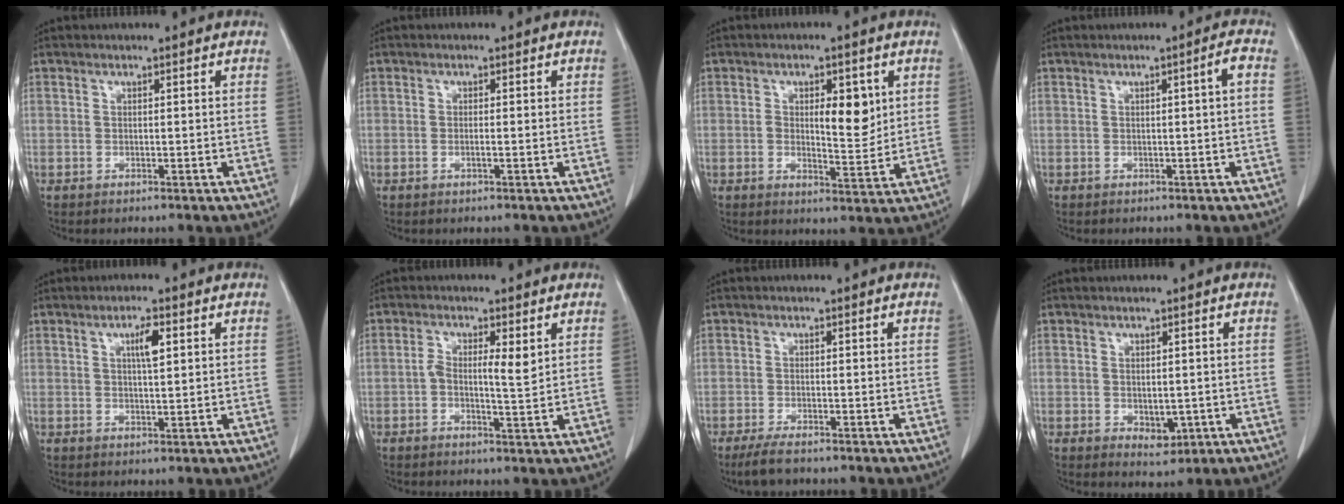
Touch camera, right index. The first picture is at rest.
{"total": 0.7, "force": [-0.2, 0.0, 0.7], "torque": [-0.015, 0.000, -0.003]}
{"total": 6.6, "force": [1.6, 2.5, 5.9], "torque": [-0.087, -0.004, 0.026]}
{"total": 1.9, "force": [0.1, -0.3, 1.8], "torque": [-0.026, 0.004, 0.003]}
{"total": 3.4, "force": [1.2, 0.5, 3.2], "torque": [-0.054, 0.000, 0.020]}
{"total": 4.2, "force": [0.7, 1.0, 4.1], "torque": [-0.075, 0.008, 0.010]}
{"total": 3.1, "force": [-2.5, 0.7, 1.7], "torque": [-0.041, -0.007, -0.042]}
{"total": 3.2, "force": [-0.6, 2.0, 2.4], "torque": [-0.030, -0.005, 0.002]}